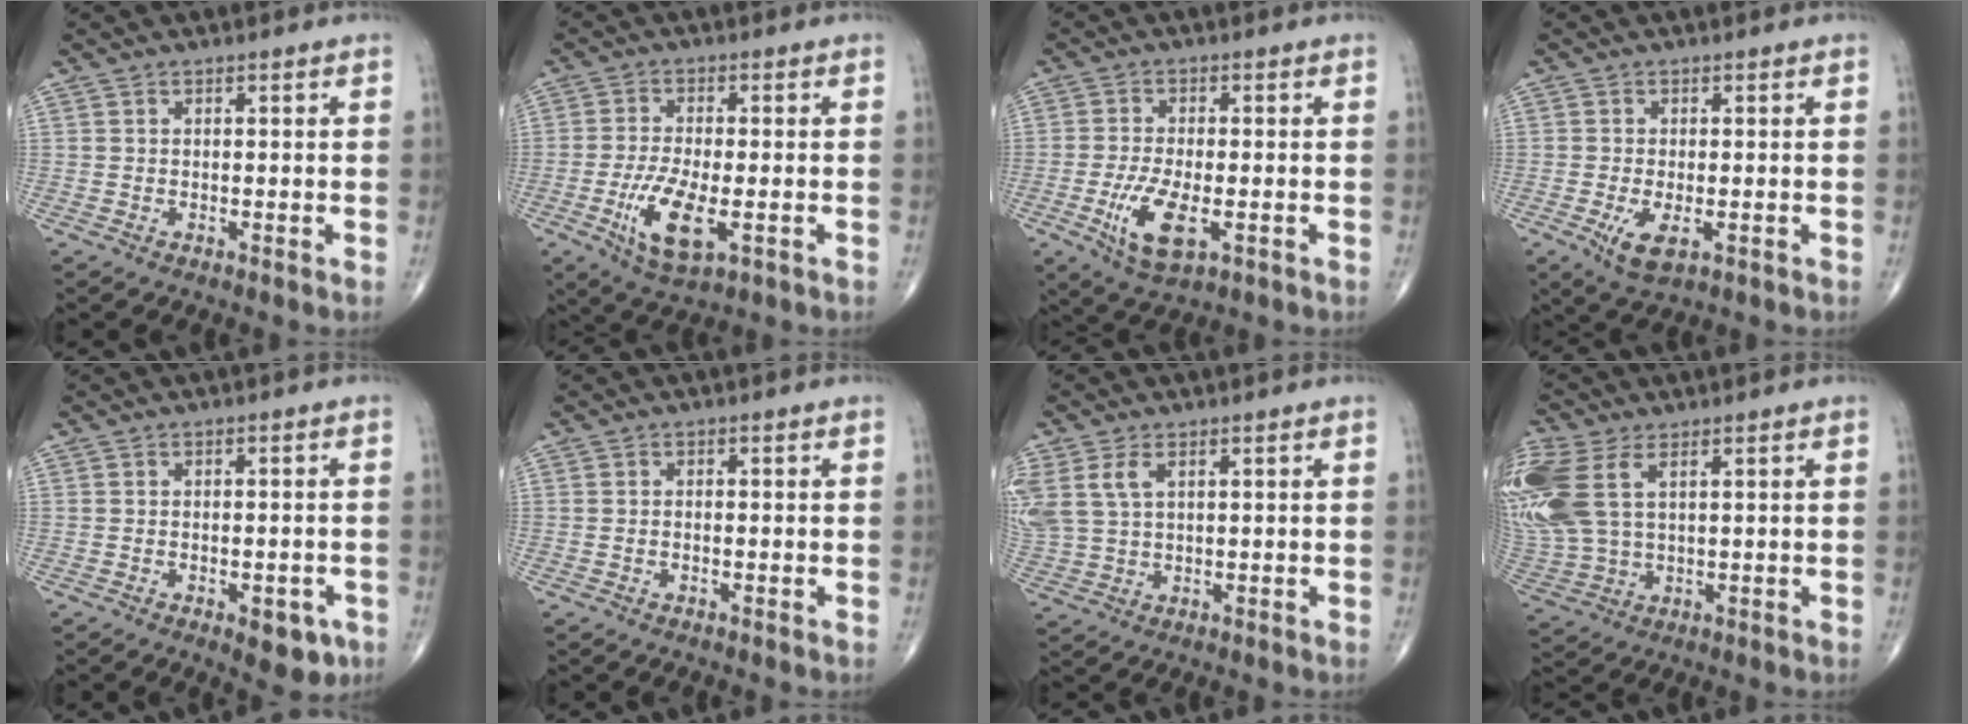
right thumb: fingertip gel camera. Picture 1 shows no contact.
{"total": 9.5, "force": [-3.0, 3.5, 8.3], "torque": [-0.165, -0.008, -0.050]}
{"total": 8.7, "force": [-2.8, 3.6, 7.4], "torque": [-0.145, -0.007, -0.045]}
{"total": 4.9, "force": [-1.8, 2.1, 4.1], "torque": [-0.076, -0.011, -0.024]}
{"total": 5.7, "force": [-2.7, 2.6, 4.3], "torque": [-0.035, 0.008, -0.026]}
{"total": 0.6, "force": [-0.3, 0.3, 0.4], "torque": [-0.009, 0.004, -0.006]}
{"total": 8.5, "force": [3.0, 5.1, 6.2], "torque": [-0.160, 0.006, 0.070]}
{"total": 16.4, "force": [5.2, 9.6, 12.2], "torque": [-0.329, 0.004, 0.109]}